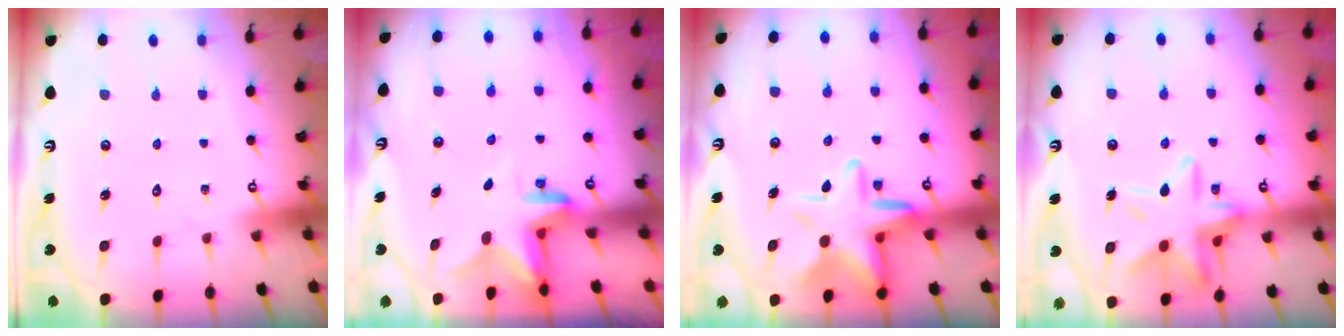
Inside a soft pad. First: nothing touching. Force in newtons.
{"total": 2.5, "press": 2.5, "slide": 0.5}
{"total": 13.9, "press": 13.7, "slide": 2.3}
{"total": 15.6, "press": 15.6, "slide": 1.3}